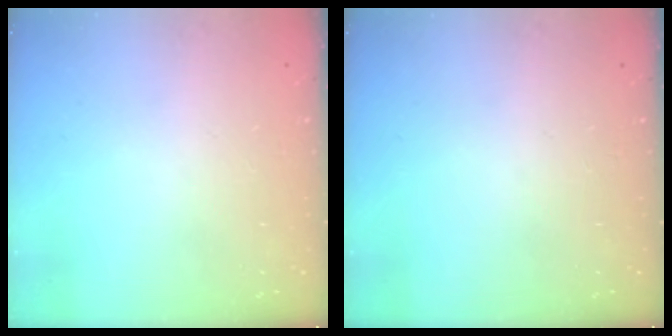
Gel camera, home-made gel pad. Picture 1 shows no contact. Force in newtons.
{"total": 0.0}